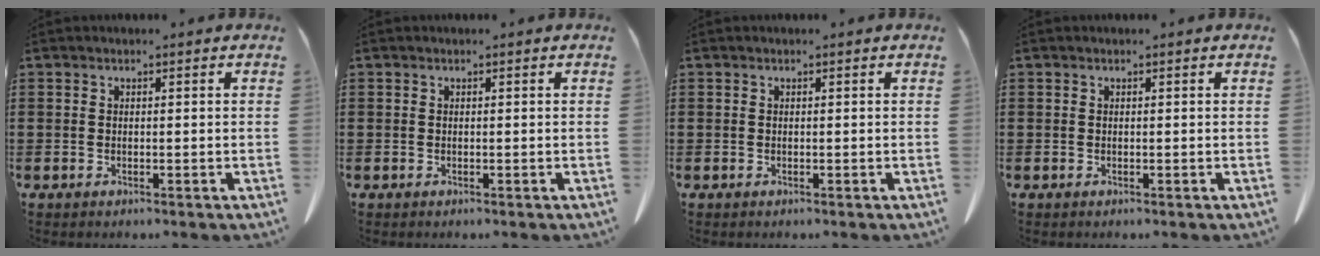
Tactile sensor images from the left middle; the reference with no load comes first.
{"total": 0.0}
{"total": 0.0}
{"total": 0.0}